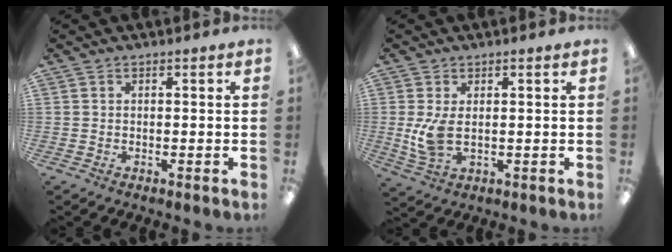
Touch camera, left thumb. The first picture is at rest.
{"total": 7.6, "force": [0.5, 3.6, 6.7], "torque": [-0.144, -0.010, 0.006]}